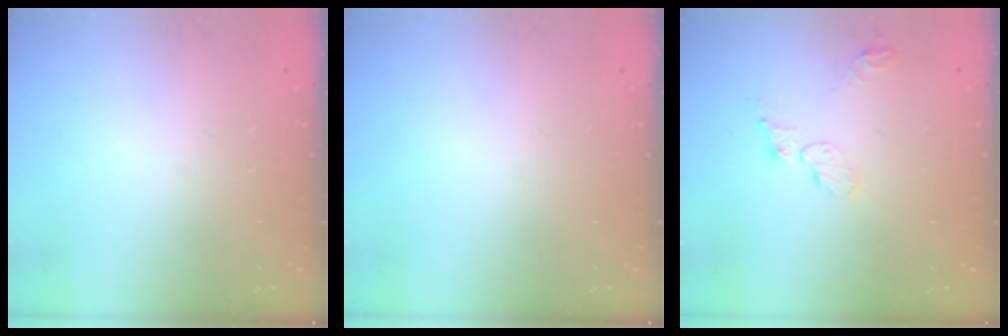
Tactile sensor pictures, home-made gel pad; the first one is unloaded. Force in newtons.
{"total": 0.0}
{"total": 5.8, "press": 5.8, "slide": 0.2}